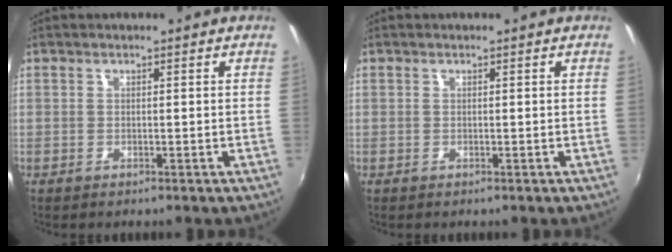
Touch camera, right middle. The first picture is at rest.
{"total": 0.0}